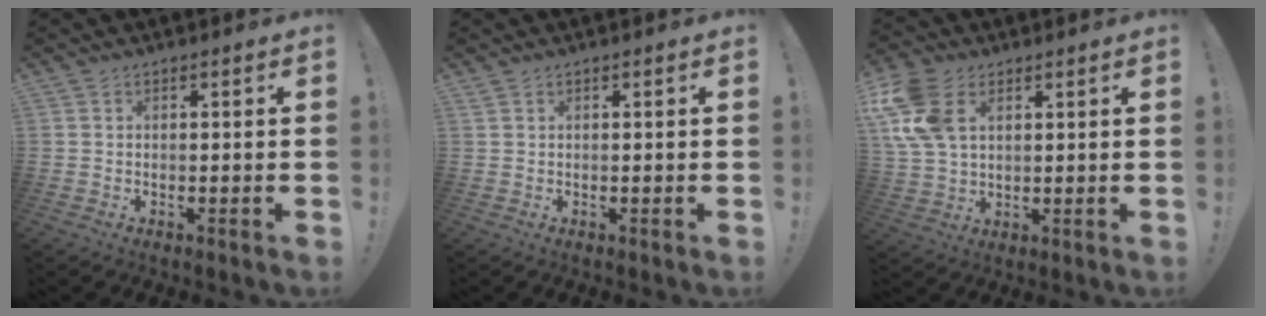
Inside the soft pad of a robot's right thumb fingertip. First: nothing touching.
{"total": 0.6, "force": [0.4, 0.2, 0.4], "torque": [-0.008, 0.001, 0.007]}
{"total": 13.9, "force": [4.8, 9.4, 9.0], "torque": [-0.182, -0.005, 0.096]}